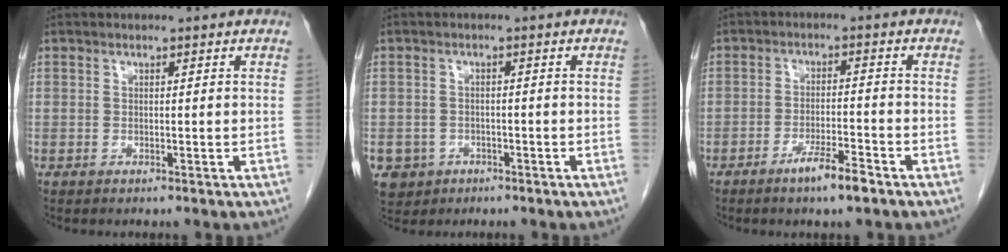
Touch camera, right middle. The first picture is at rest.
{"total": 5.4, "force": [-2.5, 4.6, 0.8], "torque": [-0.017, 0.008, -0.036]}
{"total": 5.1, "force": [-3.4, 0.3, 3.7], "torque": [-0.068, -0.006, -0.060]}